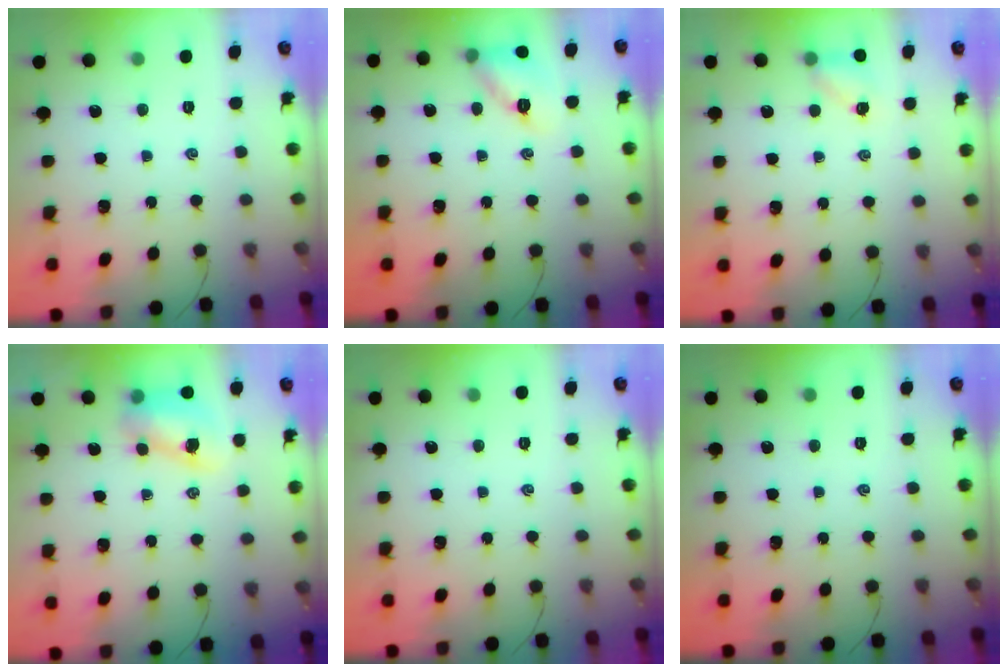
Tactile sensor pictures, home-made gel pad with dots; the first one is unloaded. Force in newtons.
{"total": 11.1, "press": 10.8, "slide": 2.7}
{"total": 4.4, "press": 4.3, "slide": 1.1}
{"total": 7.9, "press": 7.9, "slide": 1.0}
{"total": 0.0}
{"total": 0.0}